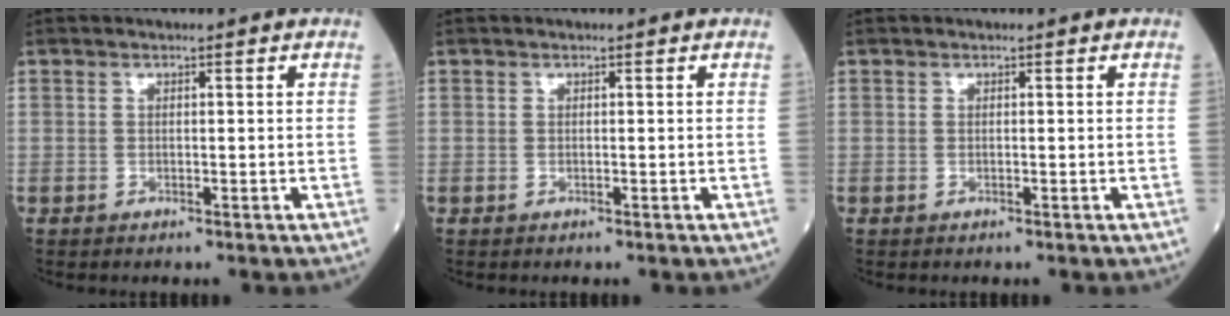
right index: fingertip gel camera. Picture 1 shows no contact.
{"total": 0.0}
{"total": 0.0}